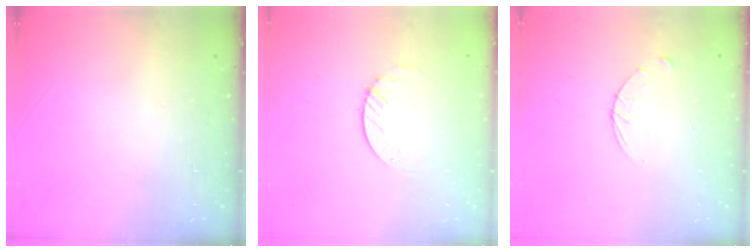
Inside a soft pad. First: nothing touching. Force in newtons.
{"total": 1.7, "press": 1.7, "slide": 0.2}
{"total": 3.6, "press": 3.5, "slide": 0.4}